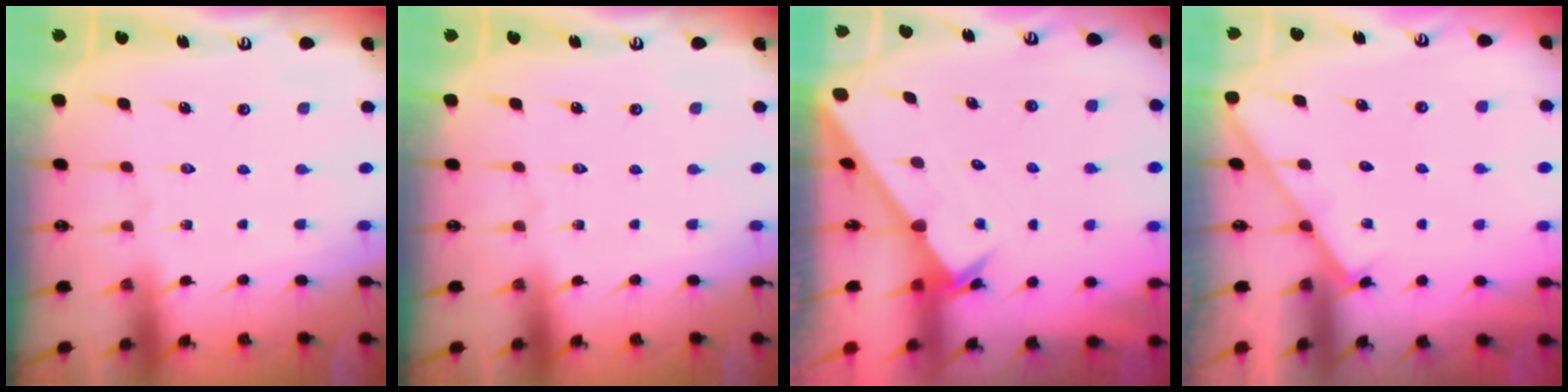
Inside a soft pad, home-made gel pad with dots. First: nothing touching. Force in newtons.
{"total": 0.0}
{"total": 2.0, "press": 2.0, "slide": 0.1}
{"total": 2.0, "press": 1.9, "slide": 0.3}